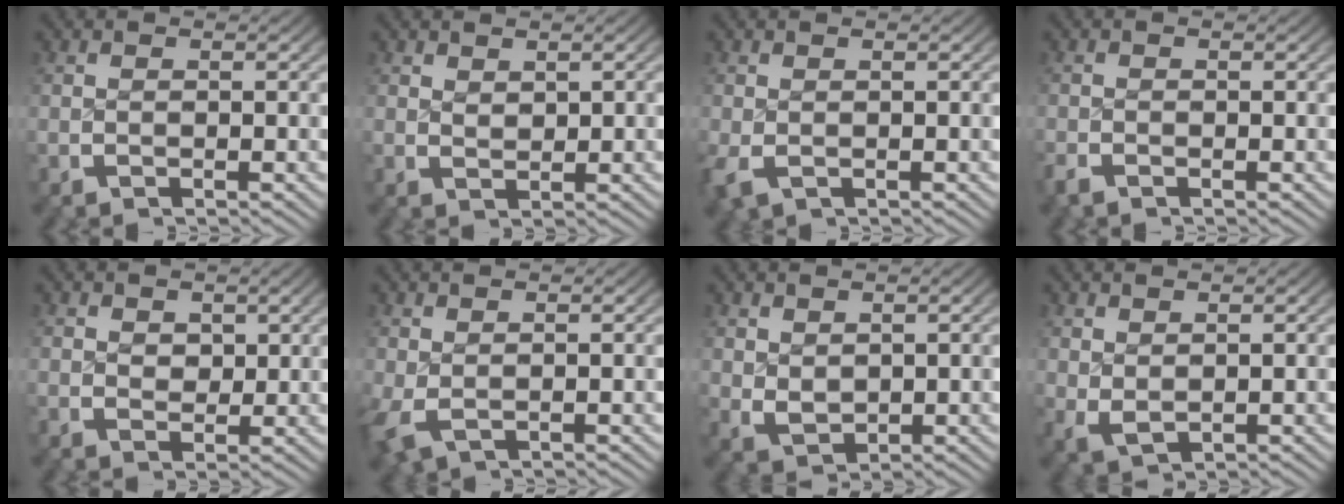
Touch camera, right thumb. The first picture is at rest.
{"total": 1.1, "force": [1.0, 0.4, 0.3], "torque": [0.003, -0.004, 0.026]}
{"total": 1.4, "force": [-0.5, 1.0, 0.8], "torque": [-0.020, -0.009, -0.001]}
{"total": 1.0, "force": [-1.0, 0.4, 0.1], "torque": [-0.002, -0.004, -0.022]}
{"total": 1.8, "force": [1.1, 1.2, 0.7], "torque": [-0.008, -0.019, 0.030]}
{"total": 1.4, "force": [-0.1, 0.9, 1.1], "torque": [-0.022, -0.007, 0.009]}
{"total": 2.5, "force": [0.6, 1.9, 1.6], "torque": [-0.028, -0.015, 0.027]}
{"total": 2.2, "force": [0.5, 1.5, 1.5], "torque": [-0.028, -0.013, 0.024]}